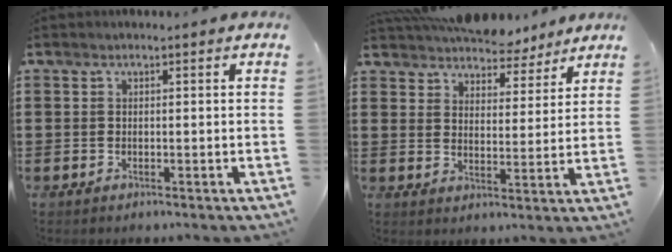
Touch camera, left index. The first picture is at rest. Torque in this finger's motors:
{"motor_torque": [1.11, -1.03, 0.52, 0.10]}